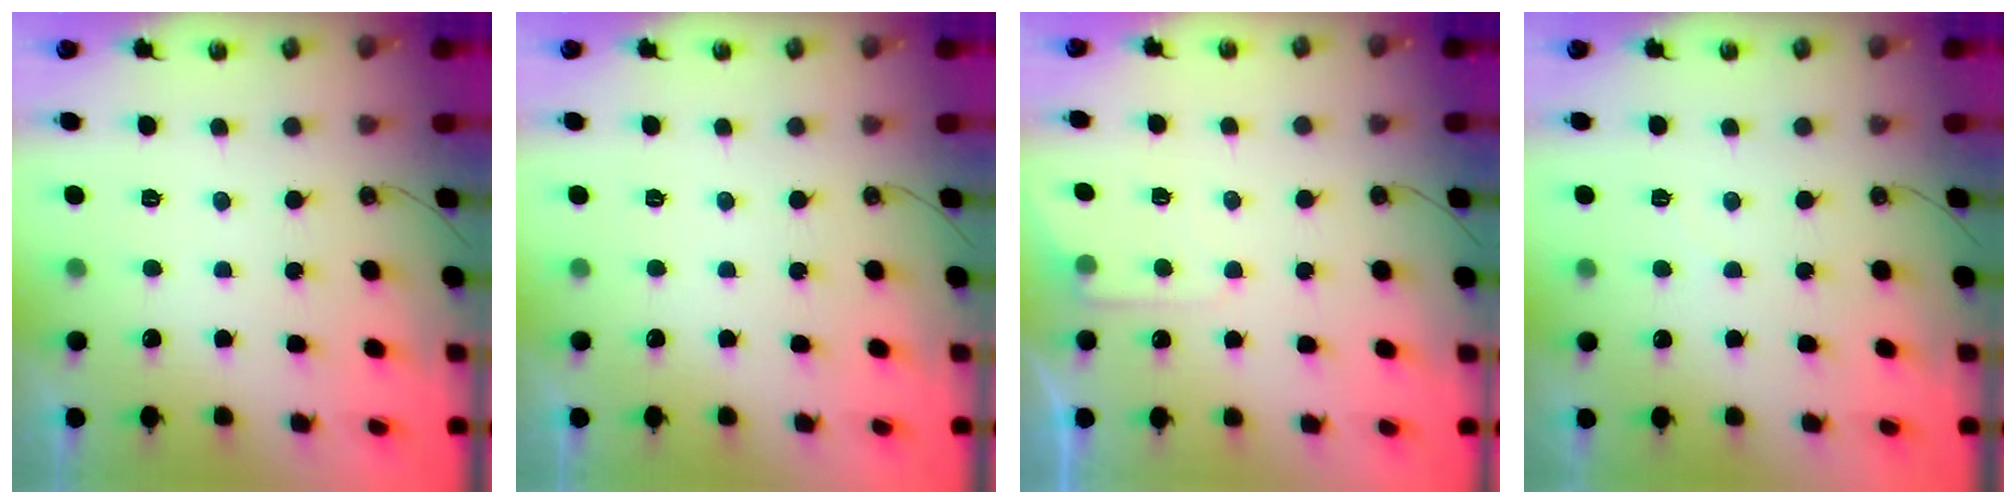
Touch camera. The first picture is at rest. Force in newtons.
{"total": 0.0}
{"total": 4.9, "press": 4.9, "slide": 0.6}
{"total": 1.9, "press": 1.9, "slide": 0.3}